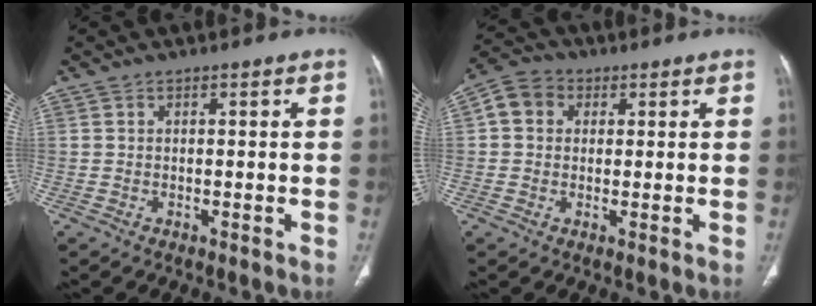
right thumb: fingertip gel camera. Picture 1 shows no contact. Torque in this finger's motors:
{"motor_torque": [-0.46, 0.53, 0.26, -0.21, 0.01]}